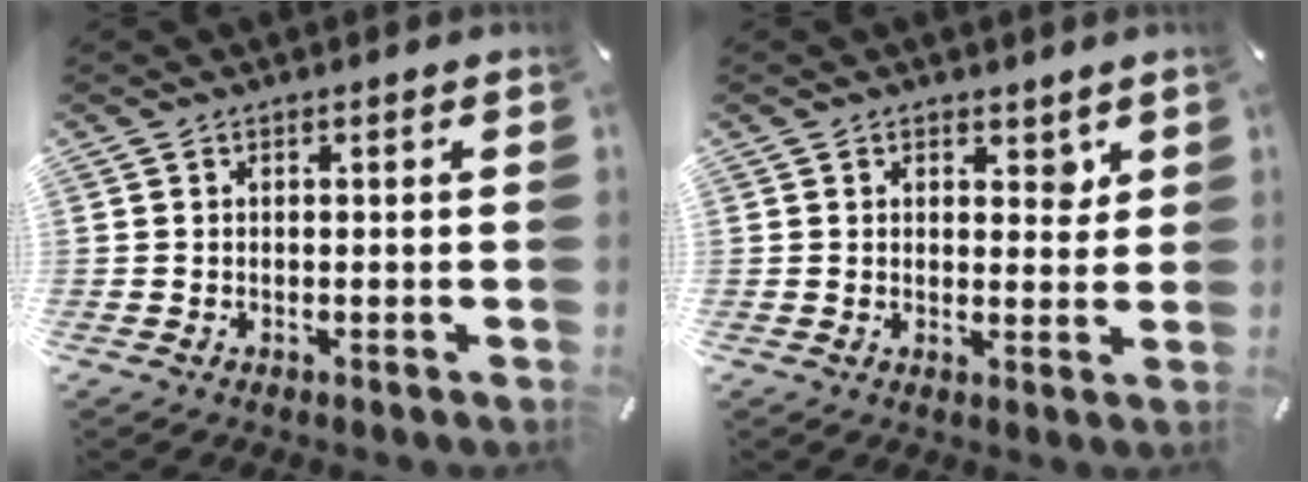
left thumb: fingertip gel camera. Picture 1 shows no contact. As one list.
[{"total": 3.7, "force": [2.0, 2.5, 1.8], "torque": [0.000, -0.013, 0.027]}]